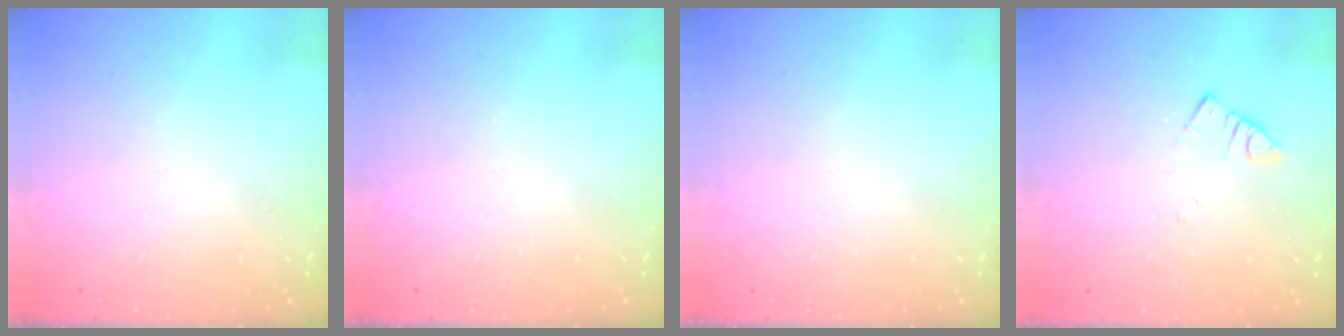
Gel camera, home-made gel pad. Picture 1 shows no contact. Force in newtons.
{"total": 0.0}
{"total": 0.0}
{"total": 2.5, "press": 2.5, "slide": 0.3}